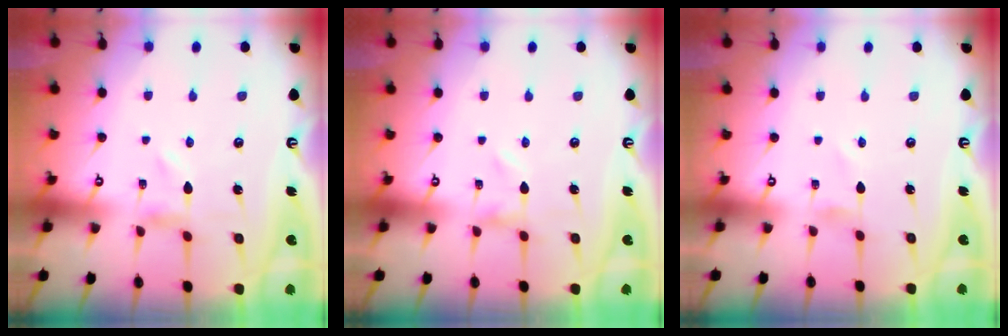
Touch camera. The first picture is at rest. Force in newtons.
{"total": 0.0}
{"total": 0.0}